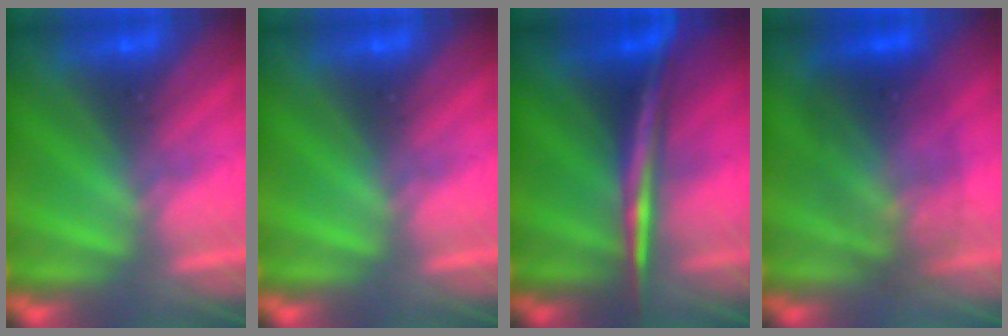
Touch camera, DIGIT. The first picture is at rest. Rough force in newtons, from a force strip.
{"total": 0.0}
{"total": 2.9}
{"total": 3.6}